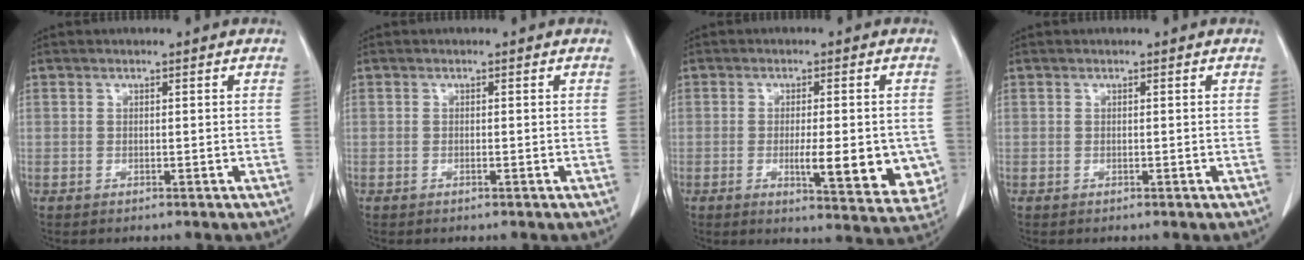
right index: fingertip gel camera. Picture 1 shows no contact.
{"total": 0.0}
{"total": 11.5, "force": [-2.3, 3.0, 10.8], "torque": [-0.123, -0.015, -0.024]}
{"total": 0.0}